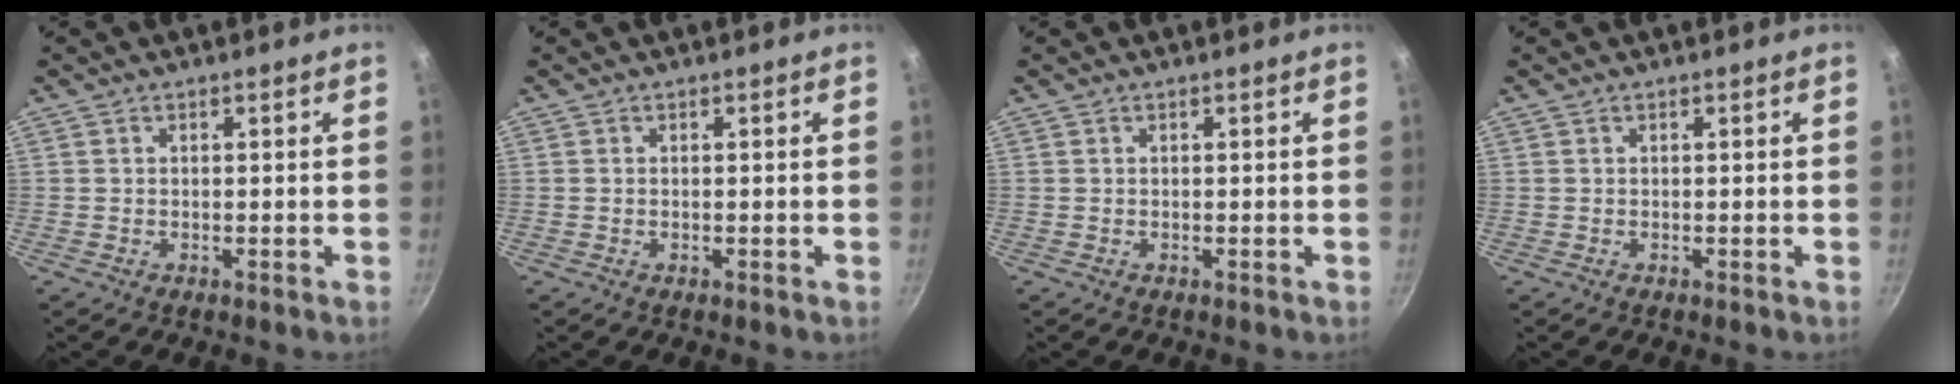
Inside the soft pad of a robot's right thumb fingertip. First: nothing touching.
{"total": 0.0}
{"total": 0.0}
{"total": 0.0}